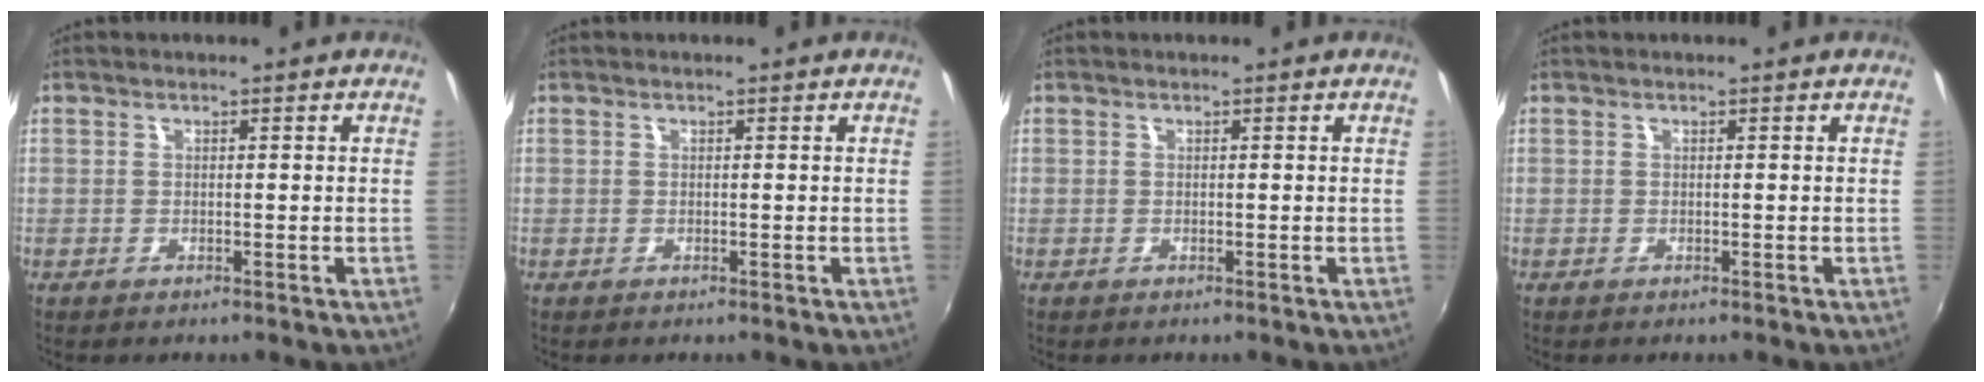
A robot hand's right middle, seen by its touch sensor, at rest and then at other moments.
{"total": 0.0}
{"total": 0.0}
{"total": 0.0}